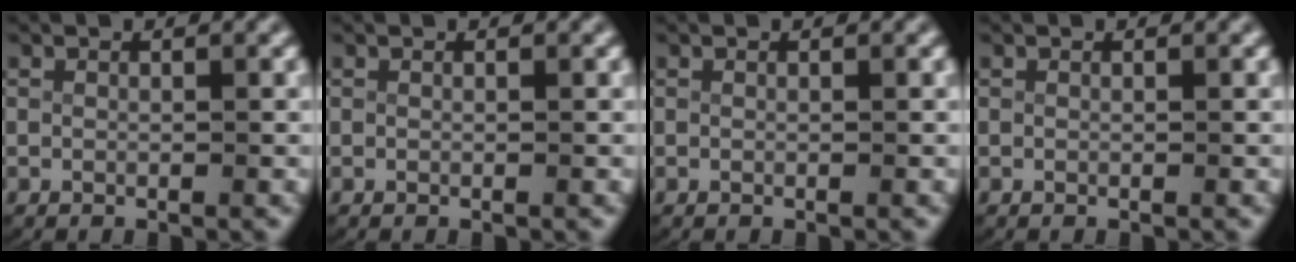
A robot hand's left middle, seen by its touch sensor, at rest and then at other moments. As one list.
[{"total": 0.0}, {"total": 0.0}, {"total": 0.0}]